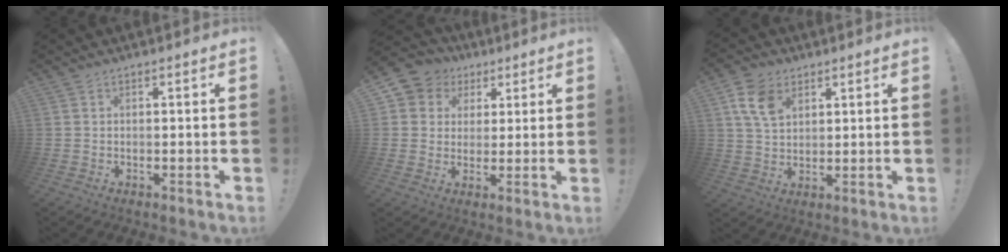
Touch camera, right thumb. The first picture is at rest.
{"total": 7.1, "force": [2.1, 6.6, 1.5], "torque": [-0.015, -0.010, 0.045]}
{"total": 10.1, "force": [4.9, 6.8, 5.5], "torque": [-0.093, -0.008, 0.096]}